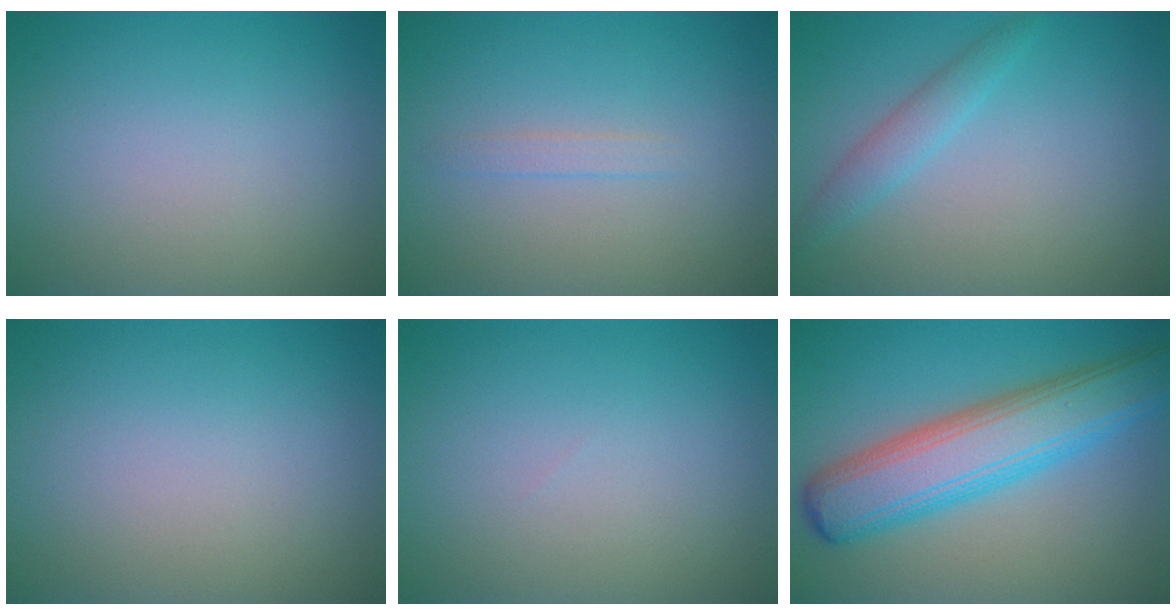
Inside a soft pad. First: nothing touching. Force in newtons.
{"total": 0.9, "press": 0.9, "slide": 0.0}
{"total": 1.9, "press": 1.9, "slide": 0.1}
{"total": 0.0}
{"total": 0.0}
{"total": 8.4, "press": 8.4, "slide": 0.2}